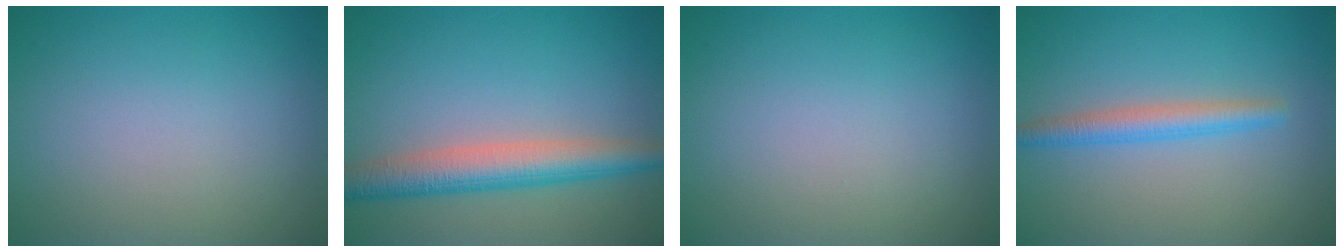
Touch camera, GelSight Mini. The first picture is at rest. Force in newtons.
{"total": 5.1, "press": 5.1, "slide": 0.2}
{"total": 0.0}
{"total": 2.6, "press": 2.6, "slide": 0.2}